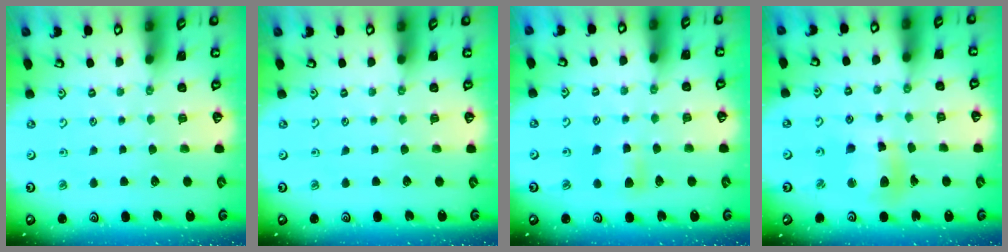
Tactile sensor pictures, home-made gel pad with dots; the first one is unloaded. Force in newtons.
{"total": 0.0}
{"total": 5.1, "press": 5.0, "slide": 0.7}
{"total": 11.3, "press": 11.1, "slide": 2.2}